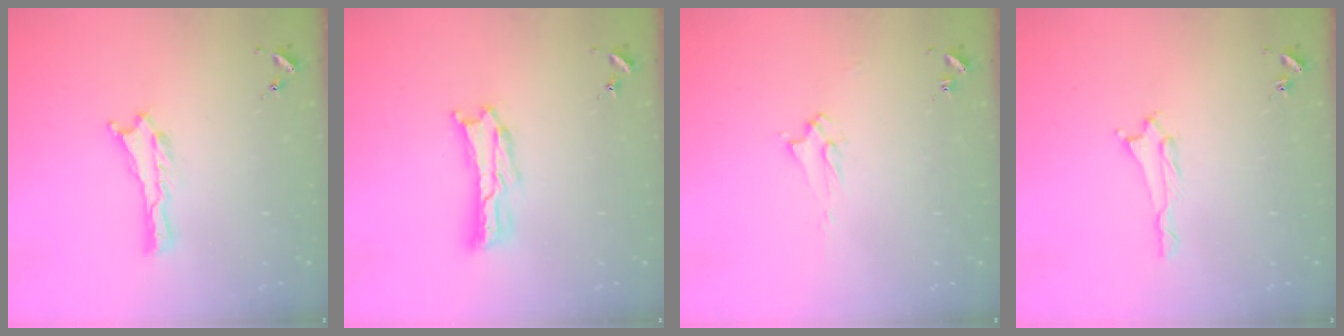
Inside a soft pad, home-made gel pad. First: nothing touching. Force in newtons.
{"total": 1.7, "press": 1.7, "slide": 0.3}
{"total": 1.9, "press": 1.9, "slide": 0.3}
{"total": 1.3, "press": 1.3, "slide": 0.1}